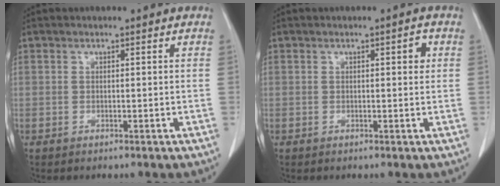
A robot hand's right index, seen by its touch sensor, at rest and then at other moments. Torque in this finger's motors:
{"motor_torque": [0.15, -0.04, 0.01, 0.02]}